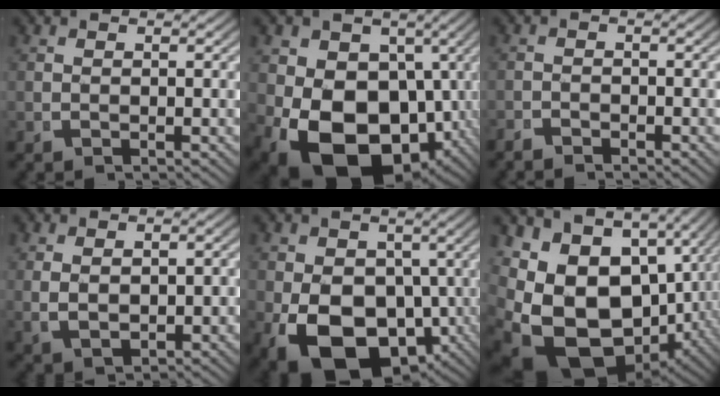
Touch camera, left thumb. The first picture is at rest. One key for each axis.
{"total": 17.4, "fx": -4.0, "fy": 12.4, "fz": 11.5, "tx": -0.232, "ty": -0.089, "tz": -0.025}
{"total": 1.6, "fx": -1.6, "fy": 0.4, "fz": -0.1, "tx": 0.007, "ty": -0.008, "tz": -0.032}
{"total": 3.7, "fx": -0.1, "fy": 2.3, "fz": 2.8, "tx": -0.059, "ty": -0.014, "tz": 0.016}
{"total": 14.5, "fx": -4.6, "fy": 10.0, "fz": 9.4, "tx": -0.199, "ty": -0.089, "tz": -0.029}
{"total": 22.7, "fx": -2.9, "fy": 16.8, "fz": 15.0, "tx": -0.318, "ty": -0.081, "tz": -0.021}